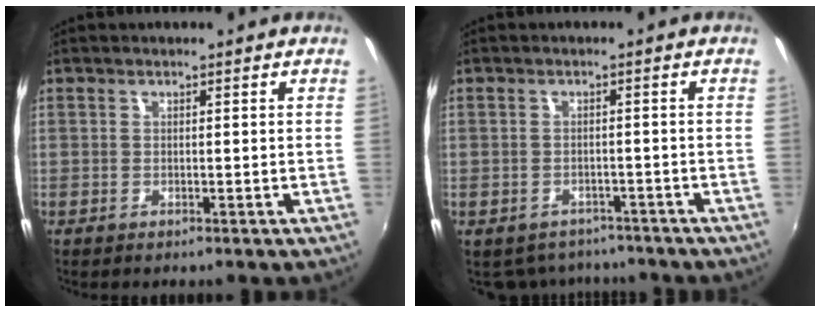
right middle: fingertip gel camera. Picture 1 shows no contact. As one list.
[{"total": 6.5, "force": [-5.4, 3.3, 1.3], "torque": [-0.035, -0.008, -0.073]}]